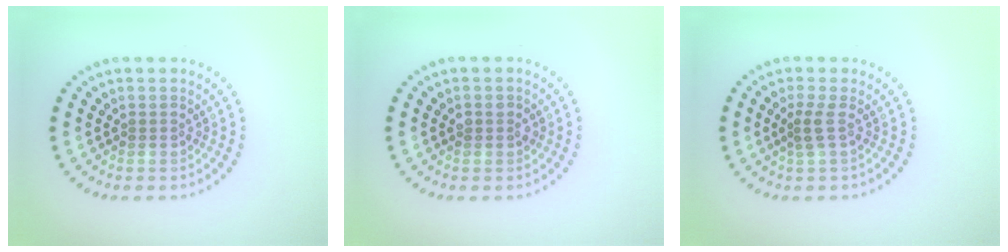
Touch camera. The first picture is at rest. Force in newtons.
{"total": 1.0, "press": 1.0, "slide": 0.2}
{"total": 1.5, "press": 1.0, "slide": 1.1}